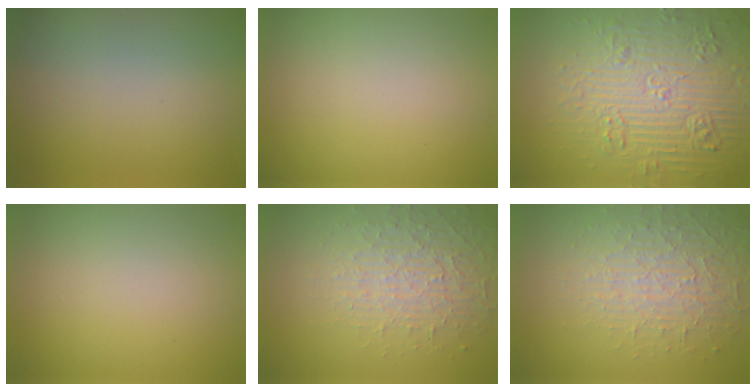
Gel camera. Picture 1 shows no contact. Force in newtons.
{"total": 0.0}
{"total": 7.8, "press": 7.6, "slide": 1.8}
{"total": 0.0}
{"total": 3.7, "press": 3.5, "slide": 1.4}
{"total": 4.0, "press": 3.7, "slide": 1.4}